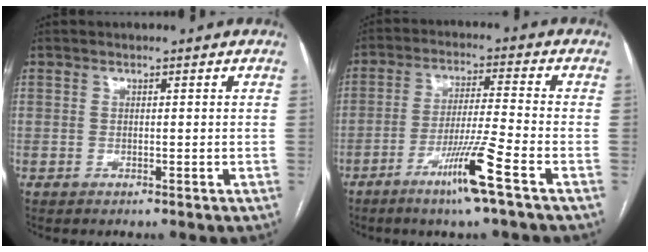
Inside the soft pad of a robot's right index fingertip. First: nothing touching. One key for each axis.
{"total": 9.5, "fx": -5.2, "fy": -1.3, "fz": 7.8, "tx": -0.144, "ty": -0.017, "tz": -0.099}